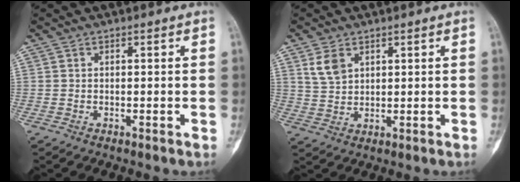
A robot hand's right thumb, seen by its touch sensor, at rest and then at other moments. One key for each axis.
{"total": 4.6, "fx": 2.3, "fy": 3.0, "fz": 2.6, "tx": -0.044, "ty": -0.007, "tz": 0.053}